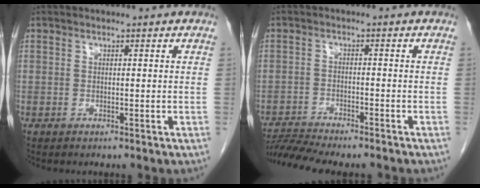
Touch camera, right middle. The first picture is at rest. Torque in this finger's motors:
{"motor_torque": [0.83, -0.66, 0.12, 0.03]}